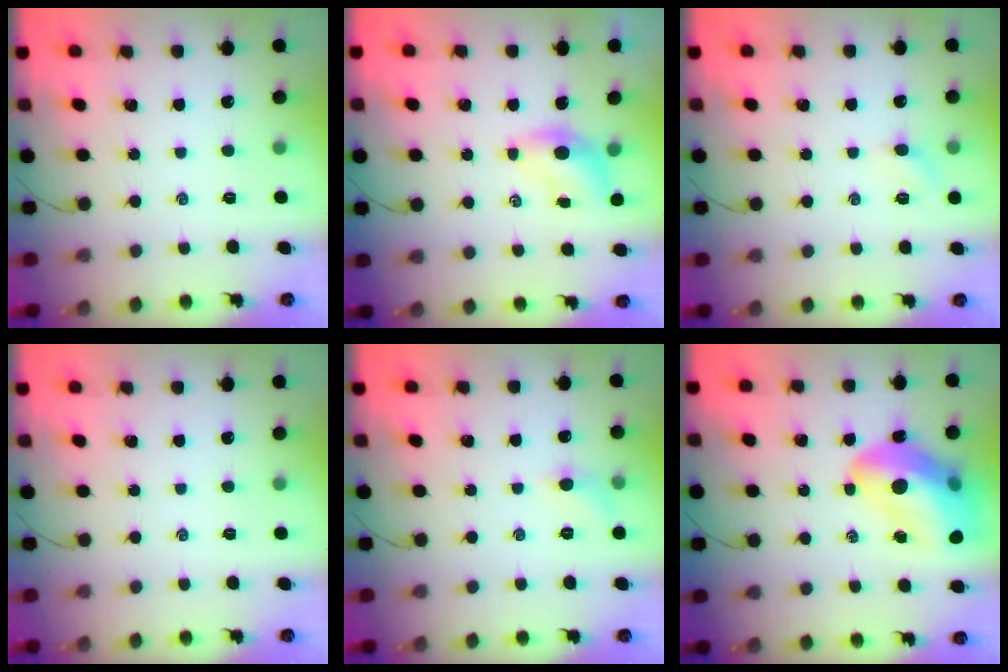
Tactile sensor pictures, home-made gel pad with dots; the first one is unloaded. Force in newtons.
{"total": 4.8, "press": 4.7, "slide": 0.8}
{"total": 3.1, "press": 3.0, "slide": 1.0}
{"total": 0.0}
{"total": 5.1, "press": 4.8, "slide": 1.6}
{"total": 19.3, "press": 18.6, "slide": 5.0}